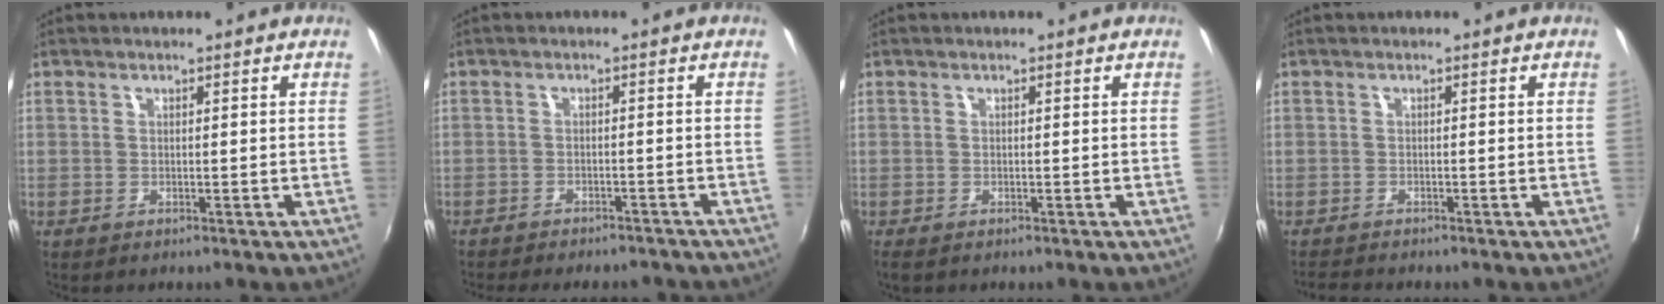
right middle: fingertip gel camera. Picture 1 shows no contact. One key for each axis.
{"total": 10.6, "fx": -9.3, "fy": 2.9, "fz": 4.2, "tx": -0.095, "ty": -0.015, "tz": -0.123}
{"total": 1.2, "fx": -0.8, "fy": 0.4, "fz": 0.8, "tx": -0.017, "ty": -0.004, "tz": -0.012}
{"total": 2.9, "fx": -2.8, "fy": 0.2, "fz": 0.9, "tx": -0.029, "ty": -0.015, "tz": -0.052}